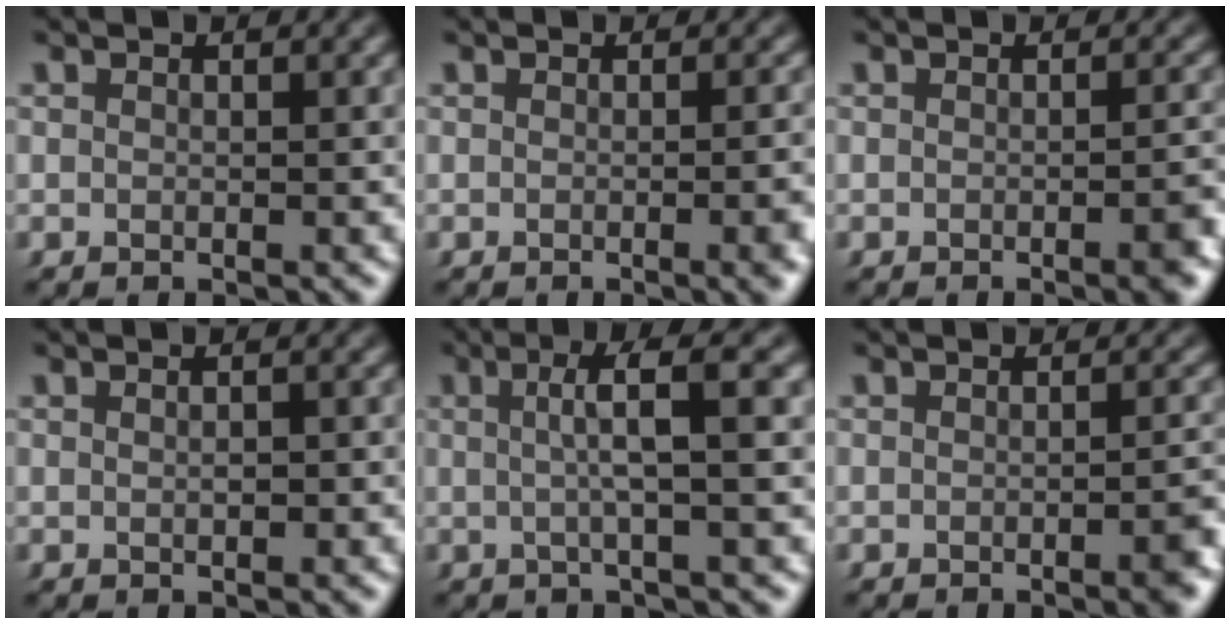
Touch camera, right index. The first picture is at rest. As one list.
[{"total": 1.7, "force": [-0.3, 0.0, 1.6], "torque": [-0.019, 0.011, -0.013]}, {"total": 2.5, "force": [-0.8, 0.6, 2.3], "torque": [-0.021, 0.009, -0.021]}, {"total": 1.1, "force": [0.0, 0.4, 1.0], "torque": [-0.016, -0.002, -0.001]}, {"total": 4.0, "force": [0.8, -0.2, 3.9], "torque": [-0.063, 0.016, 0.009]}, {"total": 2.6, "force": [-0.8, 0.7, 2.4], "torque": [-0.021, 0.009, -0.023]}]